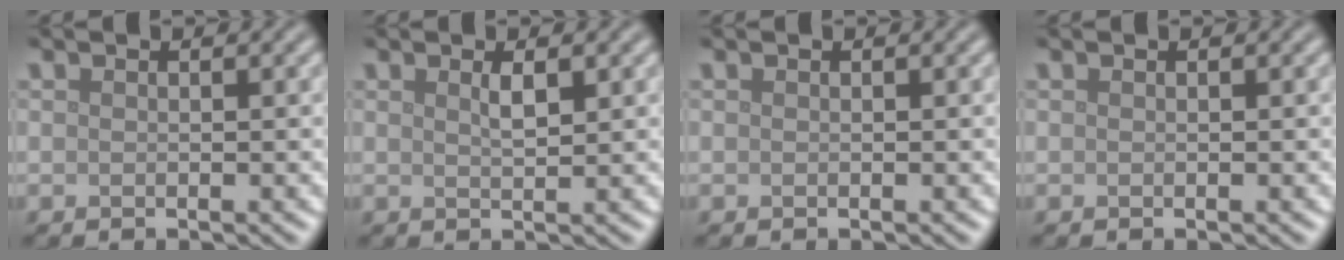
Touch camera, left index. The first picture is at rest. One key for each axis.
{"total": 1.4, "fx": 0.7, "fy": 0.3, "fz": 1.2, "tx": -0.023, "ty": 0.000, "tz": 0.011}
{"total": 0.0}
{"total": 0.0}